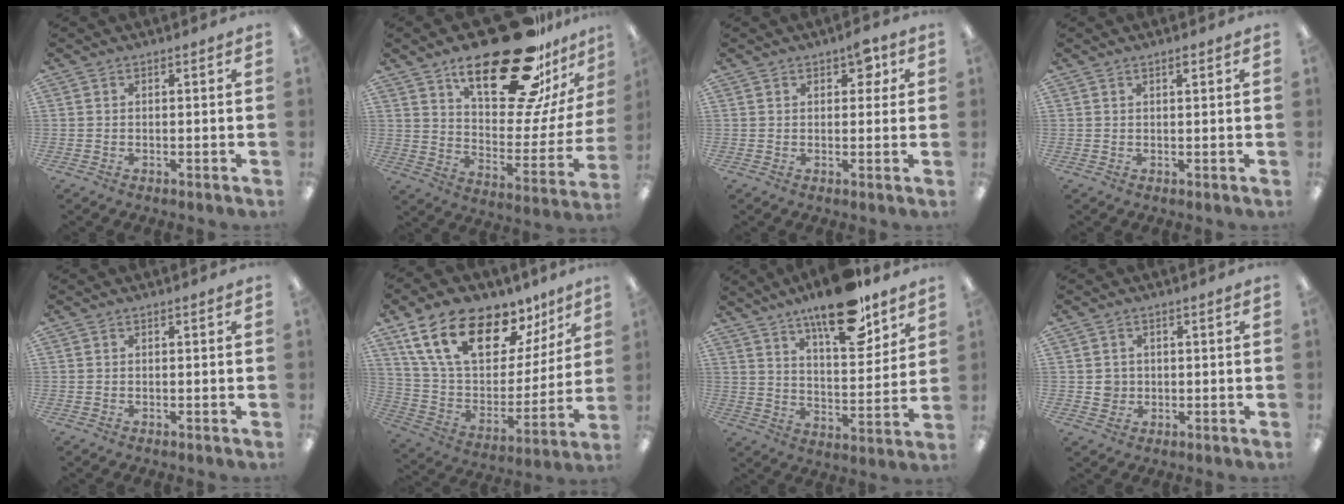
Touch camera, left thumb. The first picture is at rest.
{"total": 29.9, "force": [19.5, 11.3, 19.5], "torque": [-0.285, -0.121, 0.324]}
{"total": 4.4, "force": [2.3, 2.5, 2.9], "torque": [-0.029, -0.005, 0.034]}
{"total": 1.2, "force": [0.9, 0.2, 0.8], "torque": [-0.017, -0.001, 0.016]}
{"total": 0.0}
{"total": 21.9, "force": [13.8, 11.0, 13.0], "torque": [-0.234, -0.074, 0.248]}
{"total": 17.3, "force": [12.8, 5.9, 9.9], "torque": [-0.147, -0.077, 0.214]}
{"total": 2.5, "force": [0.2, 2.4, 0.3], "torque": [-0.004, -0.001, 0.000]}